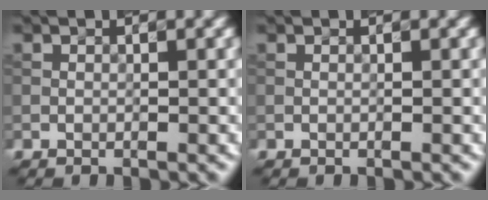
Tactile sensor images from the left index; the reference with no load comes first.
{"total": 0.0}